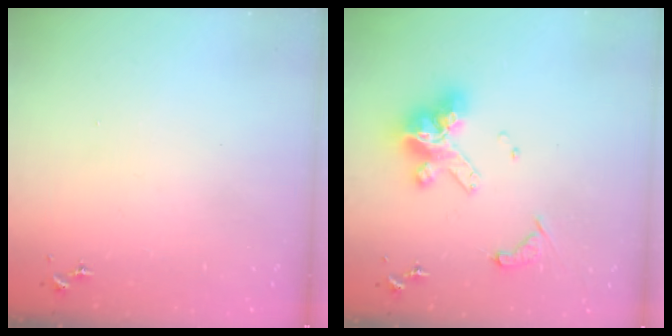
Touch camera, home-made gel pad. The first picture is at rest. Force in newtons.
{"total": 14.8, "press": 14.6, "slide": 2.4}